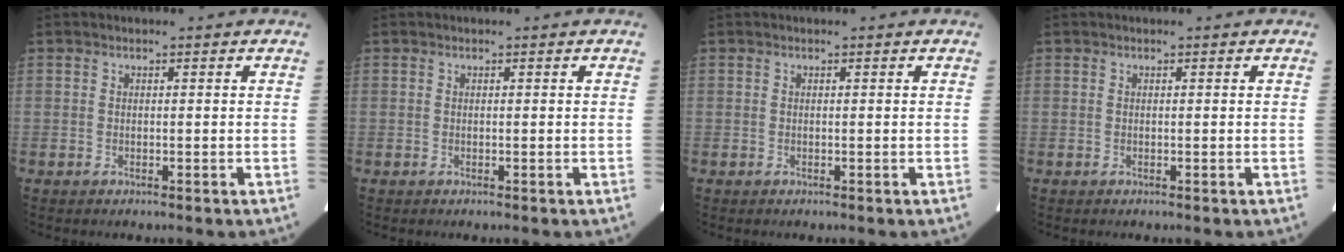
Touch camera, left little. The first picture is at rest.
{"total": 0.0}
{"total": 0.0}
{"total": 0.0}